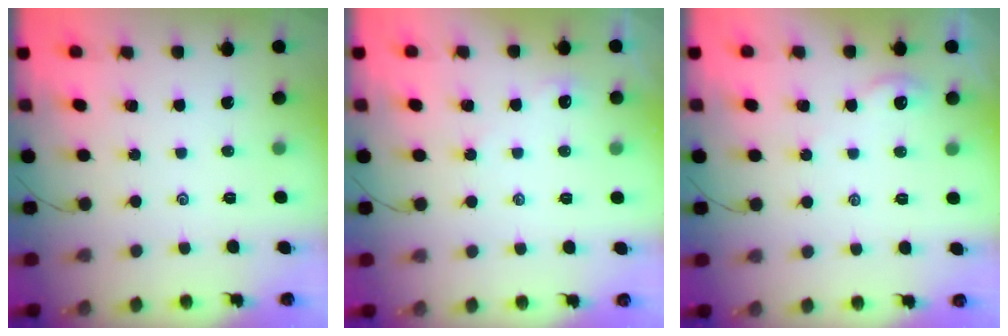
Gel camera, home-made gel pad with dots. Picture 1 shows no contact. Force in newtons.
{"total": 2.0, "press": 2.0, "slide": 0.3}
{"total": 2.2, "press": 2.2, "slide": 0.4}